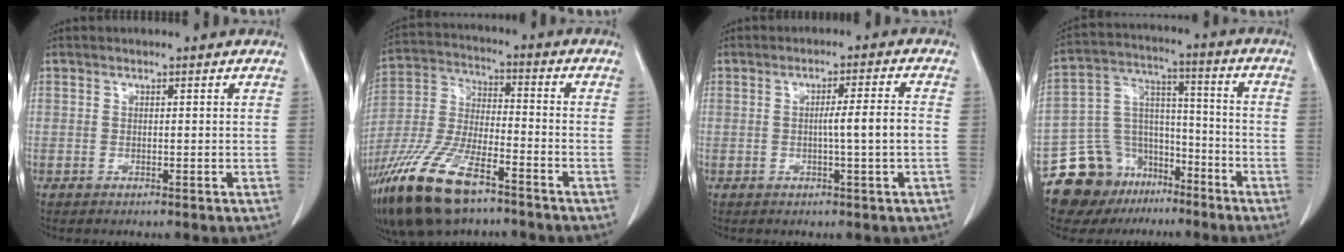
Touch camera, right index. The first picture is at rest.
{"total": 17.5, "force": [-11.6, 5.5, 12.0], "torque": [-0.274, -0.024, -0.219]}
{"total": 4.9, "force": [-0.7, -0.7, 4.8], "torque": [-0.074, 0.003, -0.012]}
{"total": 14.9, "force": [-10.6, 9.8, 3.8], "torque": [-0.067, 0.076, -0.176]}